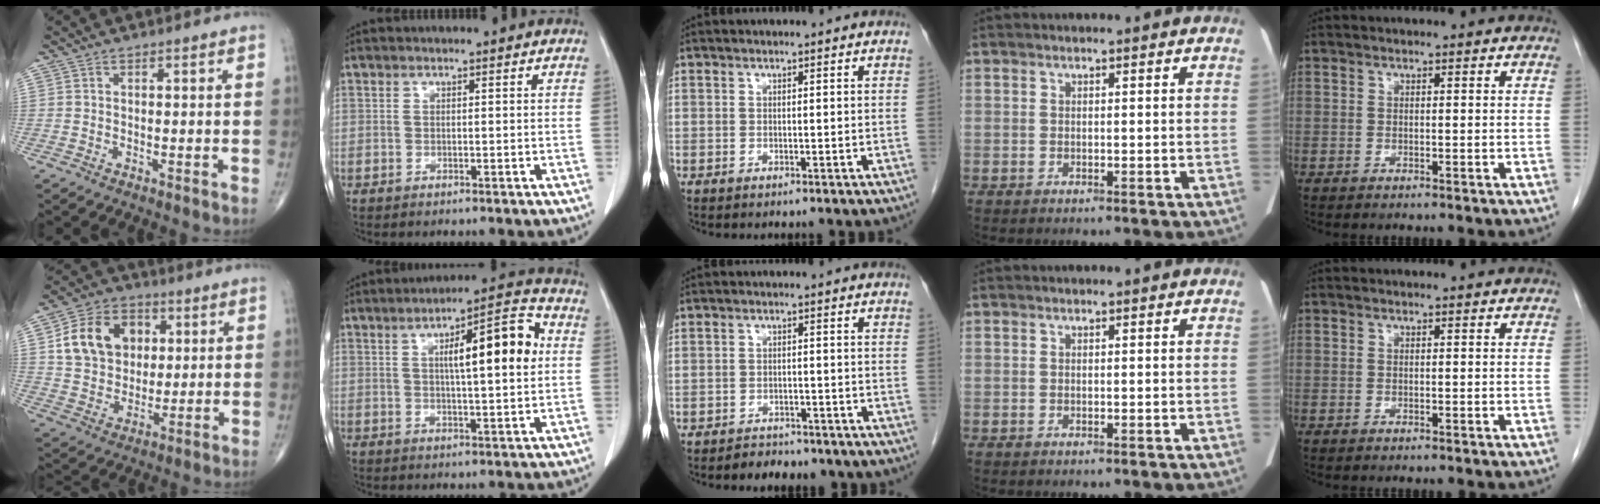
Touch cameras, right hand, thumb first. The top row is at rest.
{"thumb": {"total": 14.5, "force": [3.8, 11.2, 8.4], "torque": [-0.117, 0.004, 0.065]}, "index": {"total": 11.7, "force": [2.3, 2.2, 11.3], "torque": [-0.165, 0.026, 0.032]}, "middle": {"total": 4.8, "force": [-4.0, 2.4, 1.3], "torque": [-0.018, 0.006, -0.046]}}